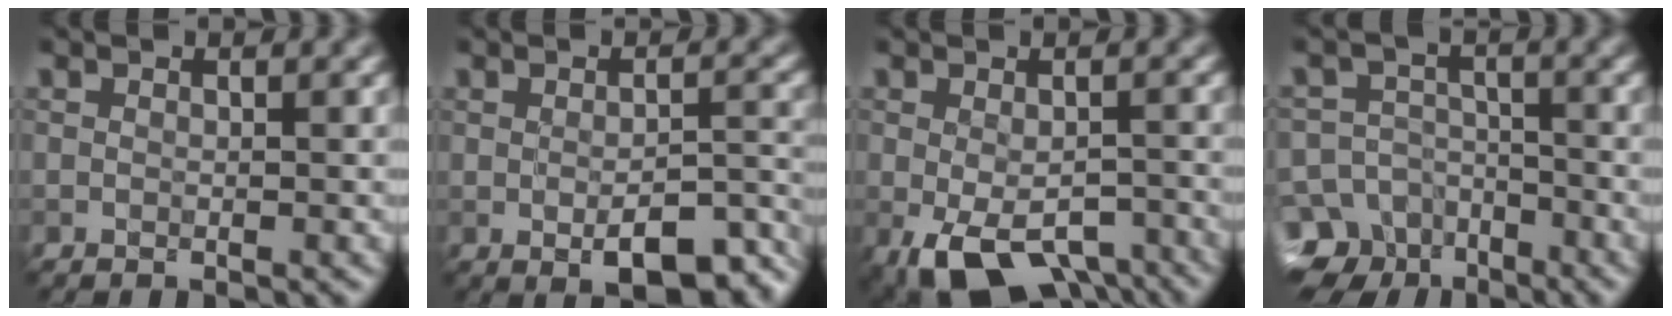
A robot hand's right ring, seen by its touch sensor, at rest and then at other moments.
{"total": 6.1, "force": [-3.0, 2.1, 4.8], "torque": [-0.069, -0.007, -0.028]}
{"total": 7.5, "force": [-4.8, 3.1, 4.9], "torque": [-0.072, -0.023, -0.056]}
{"total": 10.0, "force": [-7.6, 6.3, 2.0], "torque": [-0.024, -0.012, -0.116]}